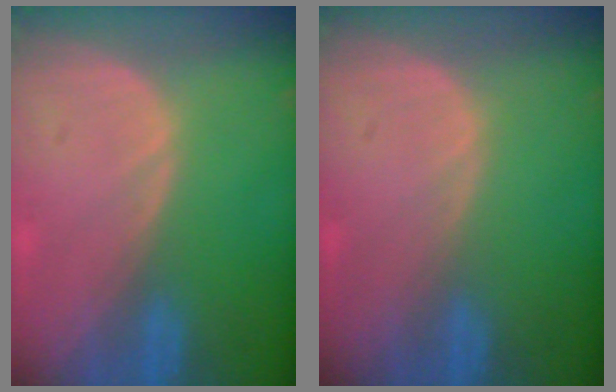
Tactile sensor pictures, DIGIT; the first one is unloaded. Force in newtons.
{"total": 0.0}